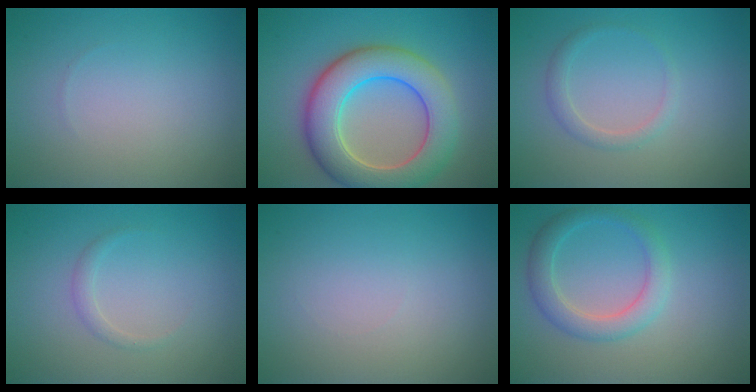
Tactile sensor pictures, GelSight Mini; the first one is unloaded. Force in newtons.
{"total": 8.6, "press": 8.6, "slide": 0.5}
{"total": 1.5, "press": 1.5, "slide": 0.1}
{"total": 1.0, "press": 1.0, "slide": 0.0}
{"total": 0.0}
{"total": 3.2, "press": 3.2, "slide": 0.3}